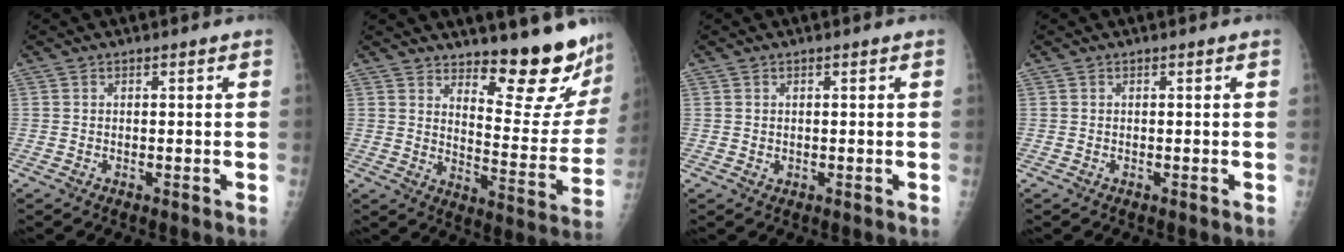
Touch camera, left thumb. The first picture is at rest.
{"total": 15.6, "force": [13.2, 3.4, 7.6], "torque": [-0.060, -0.142, 0.180]}
{"total": 0.9, "force": [0.4, 0.7, 0.4], "torque": [-0.002, -0.003, 0.007]}
{"total": 0.0}